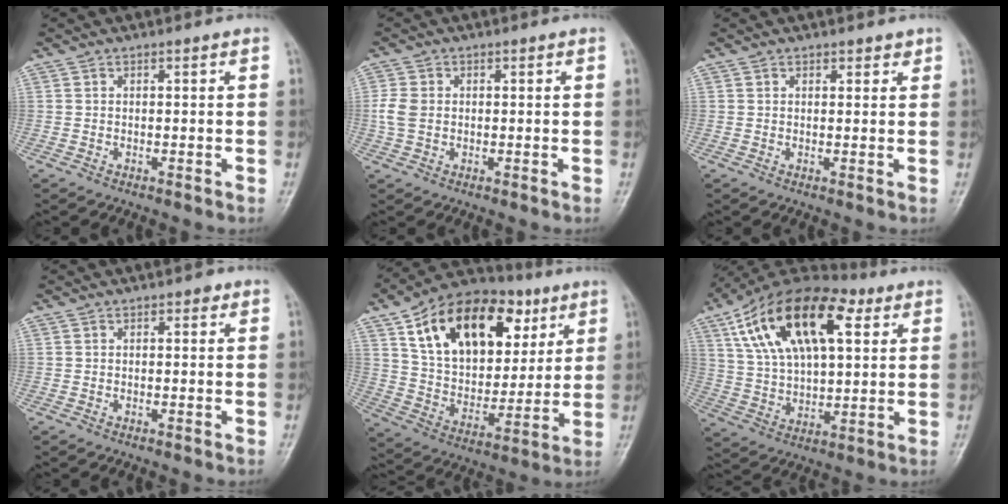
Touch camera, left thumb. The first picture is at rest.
{"total": 3.9, "force": [-0.1, 3.1, 2.4], "torque": [-0.053, 0.007, -0.003]}
{"total": 1.4, "force": [1.0, 1.0, 0.4], "torque": [0.011, -0.006, 0.010]}
{"total": 0.8, "force": [0.3, 0.6, 0.4], "torque": [0.004, 0.001, 0.000]}
{"total": 24.8, "force": [10.6, 15.4, 16.2], "torque": [-0.229, -0.012, 0.177]}
{"total": 23.1, "force": [9.2, 11.6, 17.7], "torque": [-0.292, 0.002, 0.158]}